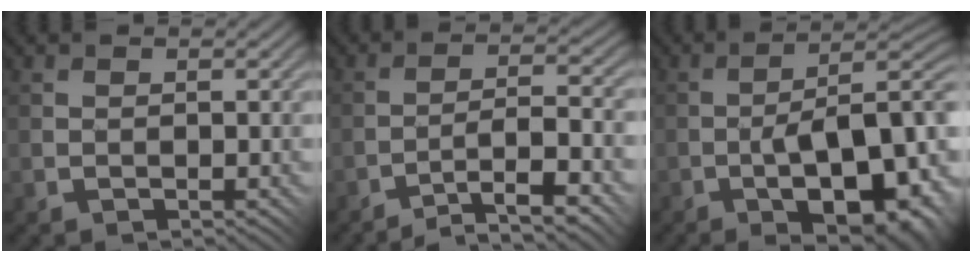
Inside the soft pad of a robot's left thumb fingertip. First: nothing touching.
{"total": 9.0, "force": [-6.8, 0.7, 5.9], "torque": [-0.090, 0.021, -0.107]}
{"total": 15.0, "force": [-4.6, 6.2, 12.8], "torque": [-0.181, -0.009, -0.060]}